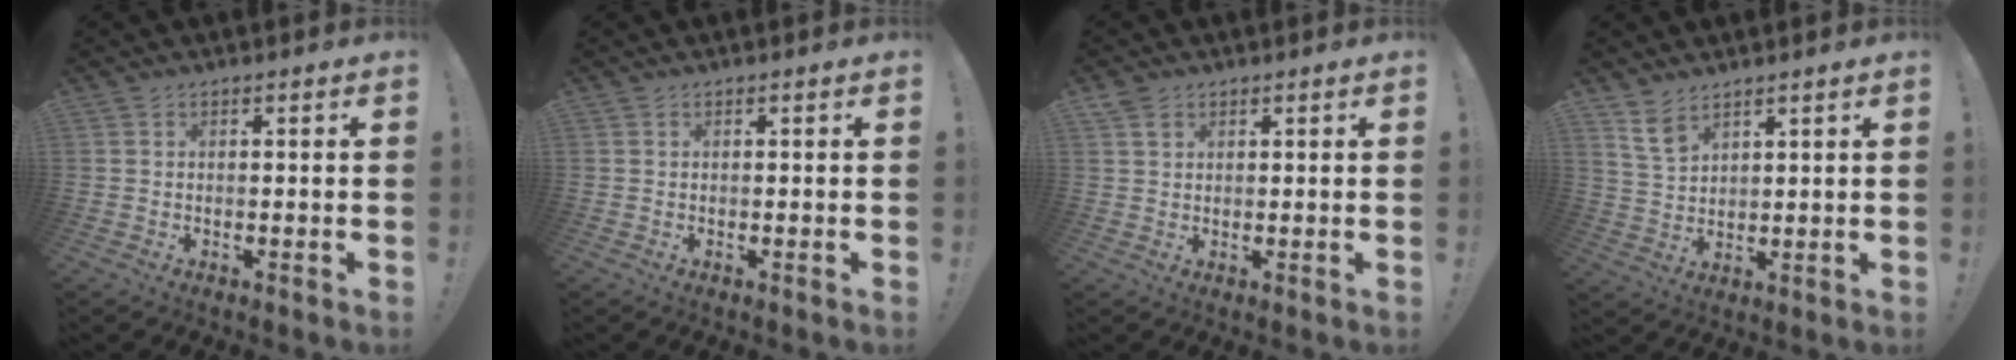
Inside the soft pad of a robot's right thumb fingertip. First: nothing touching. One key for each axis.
{"total": 0.0}
{"total": 2.8, "fx": 1.8, "fy": 1.8, "fz": 1.2, "tx": -0.012, "ty": -0.010, "tz": 0.033}
{"total": 6.9, "fx": 5.0, "fy": 3.8, "fz": 2.8, "tx": -0.052, "ty": -0.026, "tz": 0.099}